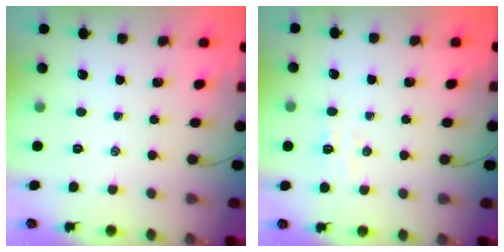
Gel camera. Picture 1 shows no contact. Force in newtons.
{"total": 4.5, "press": 4.3, "slide": 1.2}